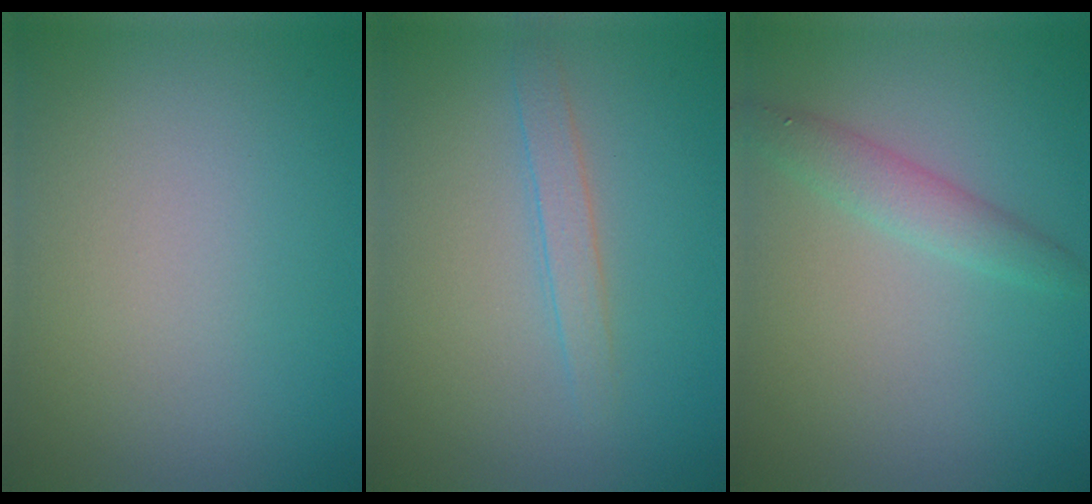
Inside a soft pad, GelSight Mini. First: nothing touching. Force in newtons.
{"total": 1.5, "press": 1.5, "slide": 0.1}
{"total": 2.1, "press": 2.1, "slide": 0.1}